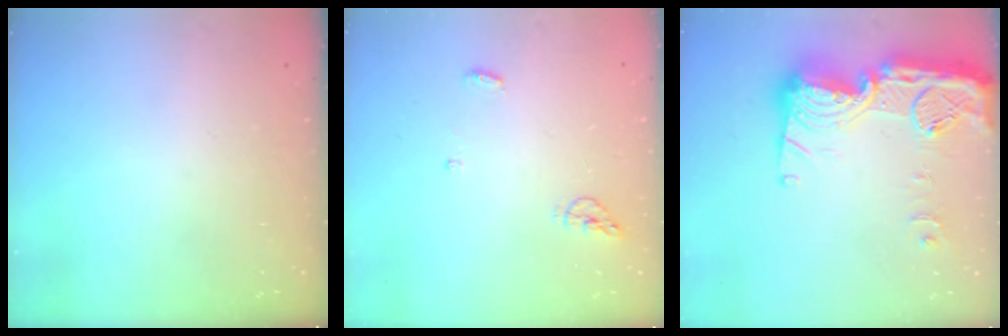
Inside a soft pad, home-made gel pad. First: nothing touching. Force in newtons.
{"total": 4.1, "press": 3.9, "slide": 1.3}
{"total": 23.2, "press": 23.1, "slide": 2.1}